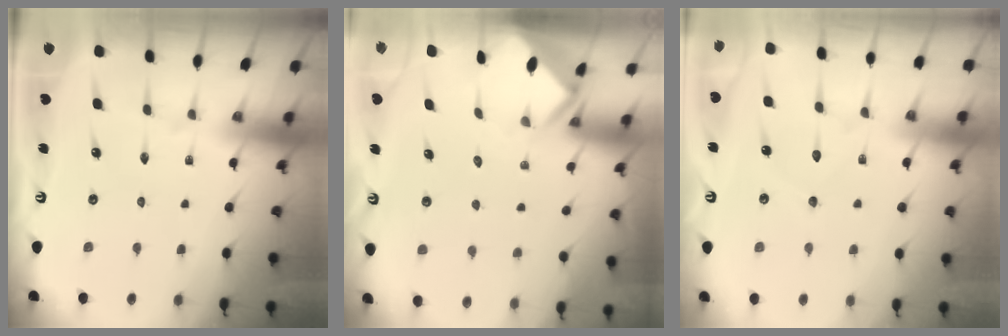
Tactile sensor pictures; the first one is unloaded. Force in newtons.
{"total": 2.6, "press": 2.6, "slide": 0.1}
{"total": 6.3, "press": 6.2, "slide": 0.5}